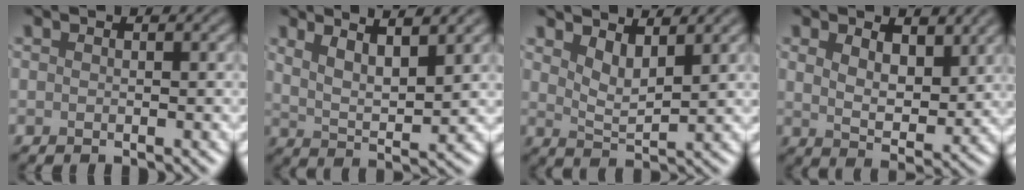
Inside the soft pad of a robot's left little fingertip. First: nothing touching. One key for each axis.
{"total": 4.9, "fx": 3.2, "fy": 1.1, "fz": 3.6, "tx": -0.063, "ty": -0.002, "tz": 0.057}
{"total": 2.9, "fx": 2.0, "fy": 1.0, "fz": 2.0, "tx": -0.040, "ty": -0.011, "tz": 0.040}
{"total": 4.9, "fx": 2.3, "fy": 2.6, "fz": 3.4, "tx": -0.067, "ty": -0.013, "tz": 0.039}